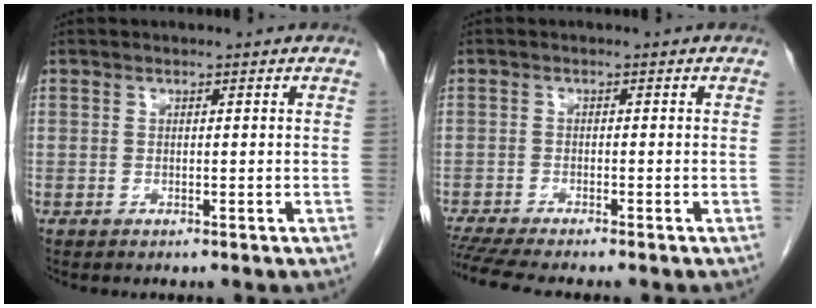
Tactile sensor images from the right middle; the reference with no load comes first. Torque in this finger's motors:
{"motor_torque": [0.89, -0.76, 0.12, 0.09]}